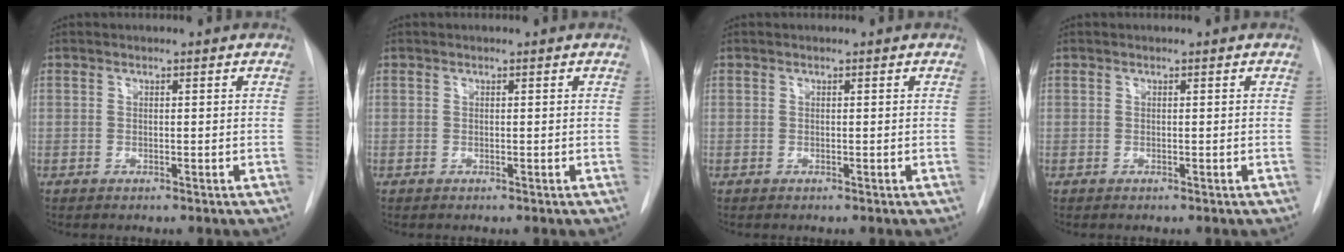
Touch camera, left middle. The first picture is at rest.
{"total": 0.0}
{"total": 0.0}
{"total": 0.0}